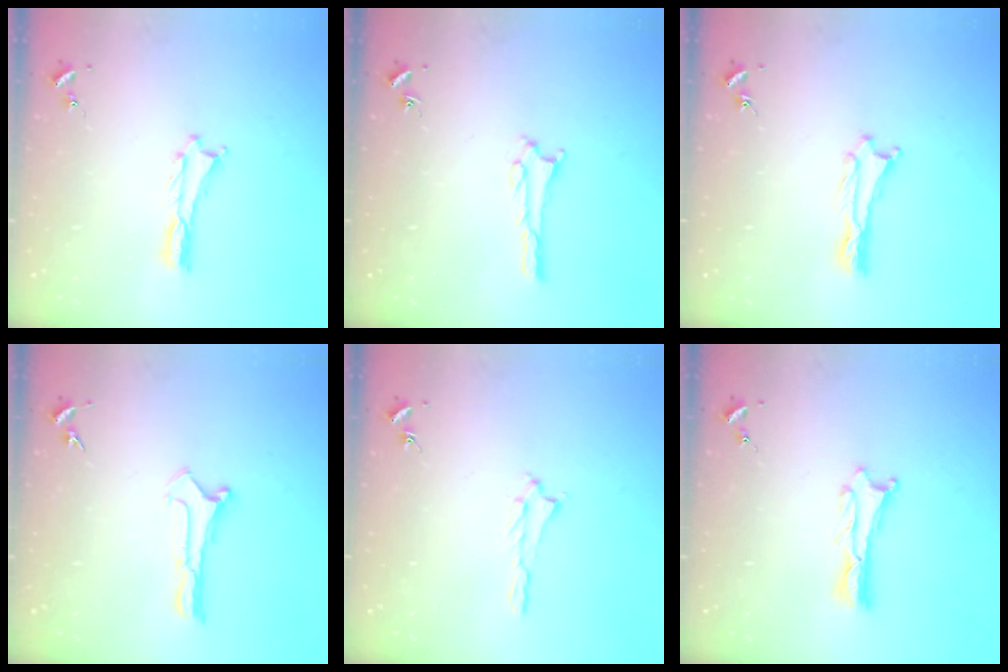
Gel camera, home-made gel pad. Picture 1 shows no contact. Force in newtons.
{"total": 1.6, "press": 1.6, "slide": 0.1}
{"total": 0.6, "press": 0.6, "slide": 0.1}
{"total": 0.0}
{"total": 1.2, "press": 1.2, "slide": 0.3}
{"total": 1.3, "press": 1.2, "slide": 0.1}